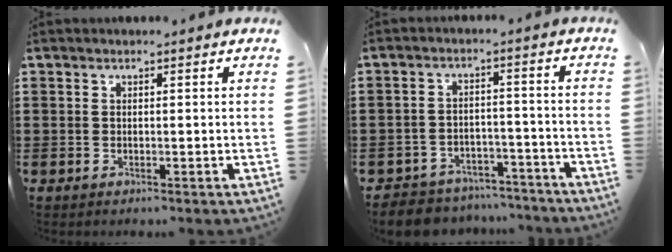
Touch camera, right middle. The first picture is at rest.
{"total": 5.4, "force": [-5.3, 1.1, 0.1], "torque": [-0.009, 0.011, -0.109]}